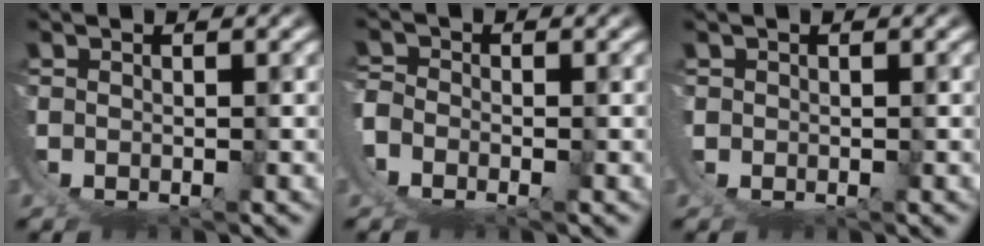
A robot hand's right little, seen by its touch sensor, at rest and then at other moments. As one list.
[{"total": 4.2, "force": [0.2, 3.8, 1.9], "torque": [-0.065, -0.017, 0.003]}, {"total": 0.9, "force": [0.1, 0.6, -0.6], "torque": [0.009, 0.002, -0.001]}]